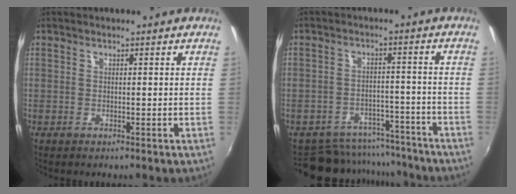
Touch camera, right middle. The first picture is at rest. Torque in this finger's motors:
{"motor_torque": [-0.47, -0.56, -0.17, -0.06]}